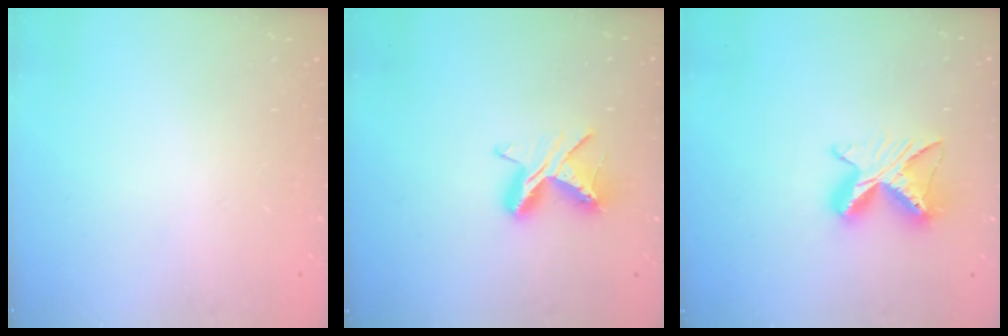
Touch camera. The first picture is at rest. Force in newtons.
{"total": 8.4, "press": 8.4, "slide": 0.2}
{"total": 10.3, "press": 10.3, "slide": 1.1}